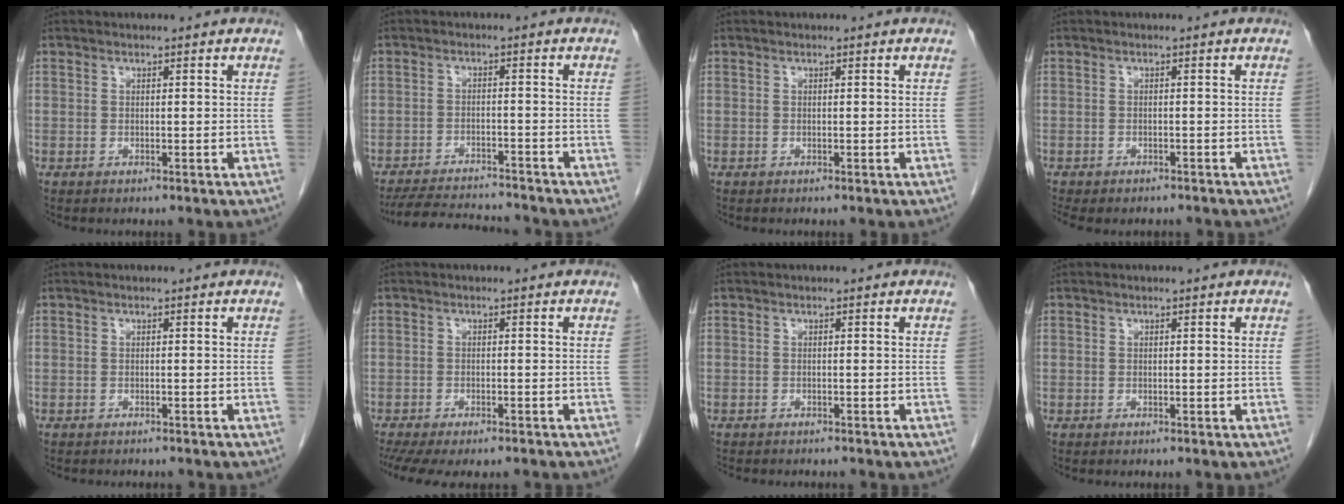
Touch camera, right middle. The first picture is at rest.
{"total": 9.8, "force": [-9.4, 0.8, 2.5], "torque": [-0.046, -0.008, -0.143]}
{"total": 0.0}
{"total": 6.9, "force": [-5.8, 2.7, 2.5], "torque": [-0.044, -0.004, -0.073]}
{"total": 3.0, "force": [-2.8, 0.7, 1.0], "torque": [-0.019, -0.007, -0.031]}
{"total": 11.1, "force": [-9.0, 3.5, 5.4], "torque": [-0.110, -0.011, -0.119]}
{"total": 5.8, "force": [-5.2, 1.5, 2.2], "torque": [-0.032, -0.007, -0.067]}
{"total": 0.0}